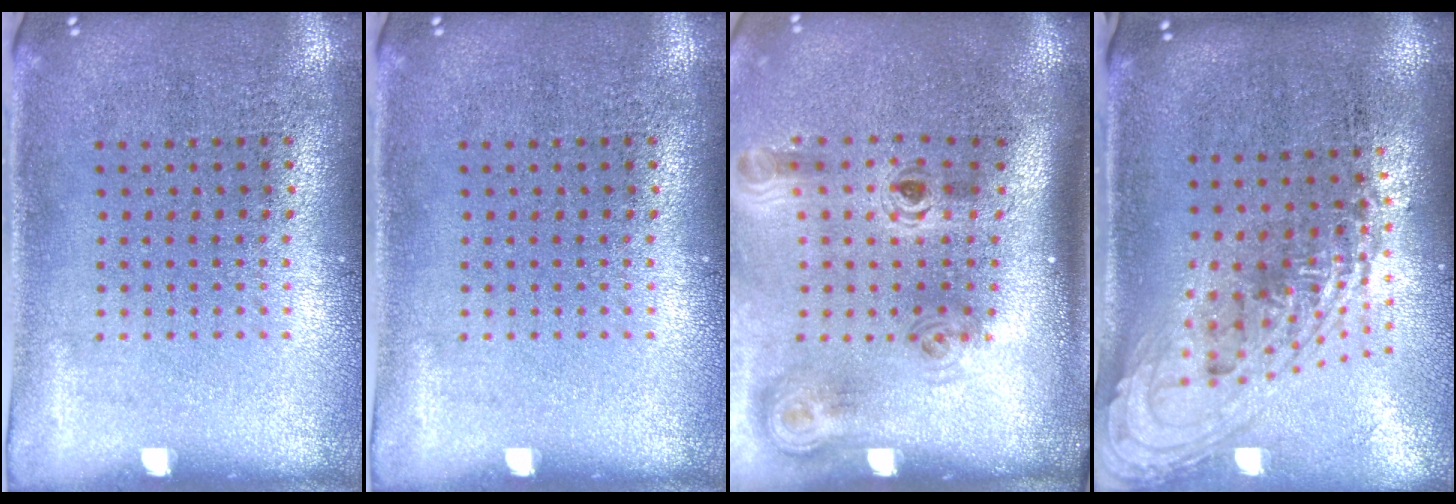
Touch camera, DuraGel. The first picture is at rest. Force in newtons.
{"total": 0.0}
{"total": 1.8, "press": 1.3, "slide": 1.3}
{"total": 1.9, "press": 1.5, "slide": 1.2}